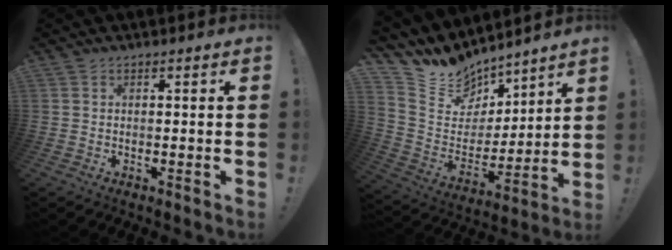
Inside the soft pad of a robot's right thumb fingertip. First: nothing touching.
{"total": 11.7, "force": [9.5, 6.7, 1.4], "torque": [-0.057, -0.082, 0.185]}